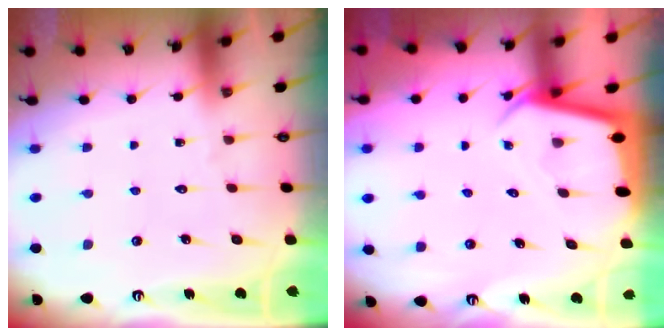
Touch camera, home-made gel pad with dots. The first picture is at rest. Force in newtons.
{"total": 3.0, "press": 3.0, "slide": 0.1}